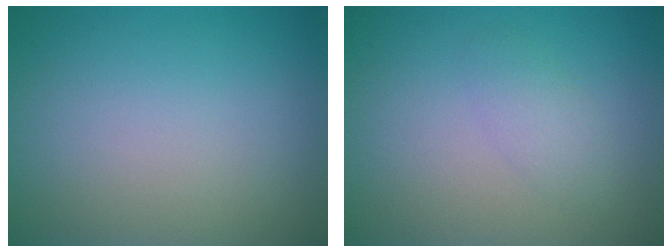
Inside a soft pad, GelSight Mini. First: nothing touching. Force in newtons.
{"total": 1.6, "press": 1.6, "slide": 0.1}